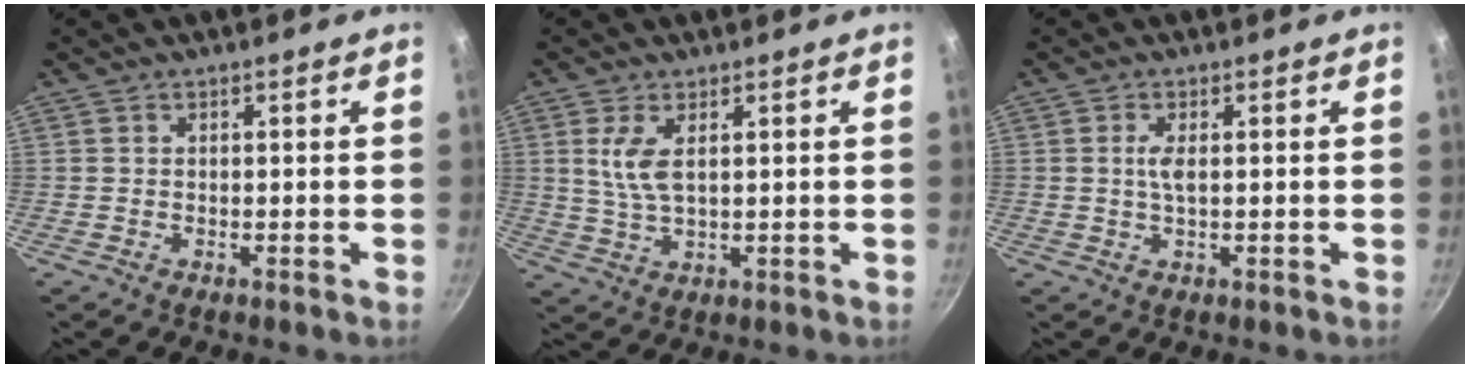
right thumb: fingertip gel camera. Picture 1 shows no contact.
{"total": 5.7, "force": [1.7, 2.5, 4.8], "torque": [-0.096, -0.009, 0.038]}
{"total": 2.4, "force": [0.4, 0.8, 2.3], "torque": [-0.052, 0.002, 0.009]}